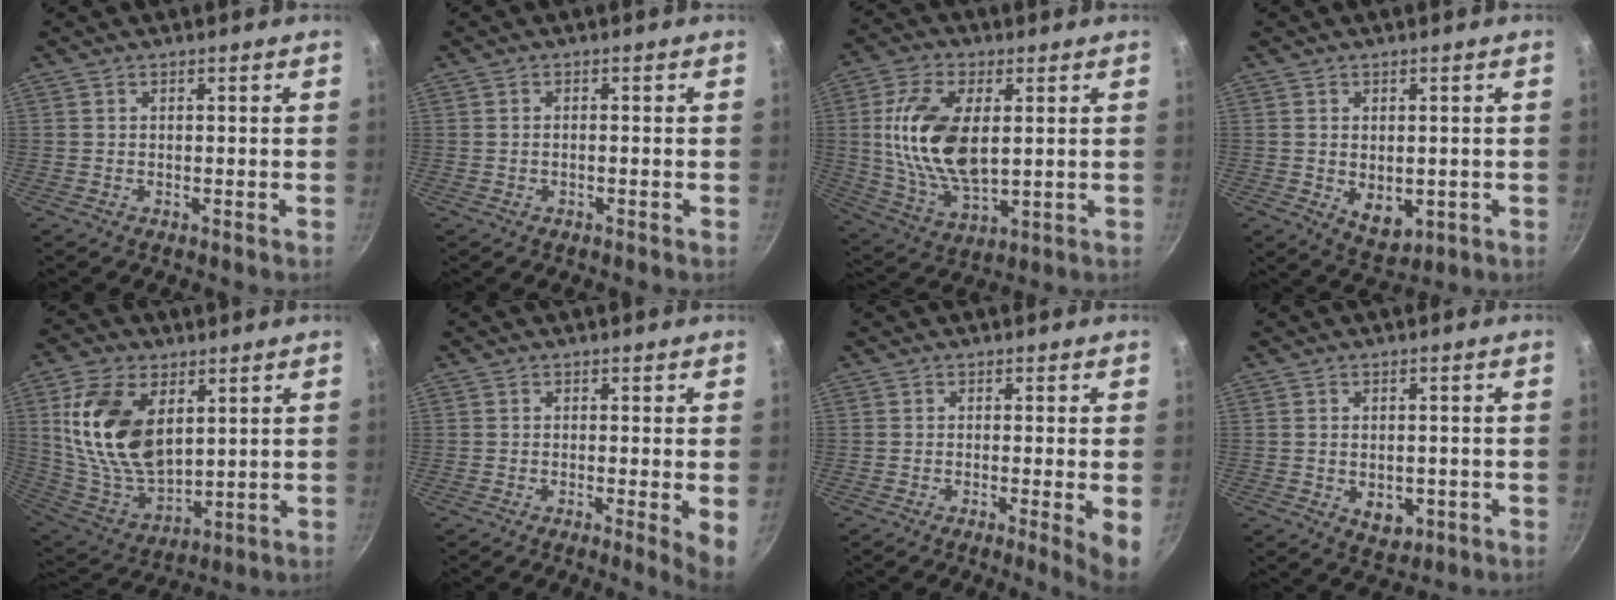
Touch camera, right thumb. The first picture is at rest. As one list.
[{"total": 0.9, "force": [-0.4, 0.3, 0.7], "torque": [-0.018, 0.008, -0.007]}, {"total": 16.9, "force": [2.5, 9.0, 14.1], "torque": [-0.261, -0.007, 0.052]}, {"total": 6.3, "force": [-0.6, 4.2, 4.6], "torque": [-0.059, -0.011, 0.005]}, {"total": 18.8, "force": [5.4, 11.2, 14.2], "torque": [-0.252, -0.032, 0.116]}, {"total": 4.3, "force": [-0.6, 0.4, 4.3], "torque": [-0.054, -0.009, -0.009]}, {"total": 4.9, "force": [-0.9, 0.2, 4.8], "torque": [-0.065, -0.009, -0.013]}, {"total": 5.0, "force": [-1.2, 3.5, 3.4], "torque": [-0.037, 0.000, -0.009]}]